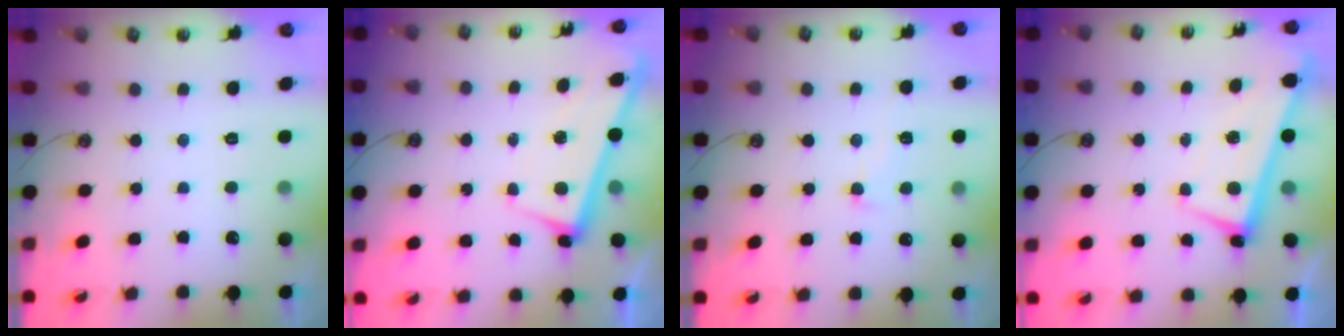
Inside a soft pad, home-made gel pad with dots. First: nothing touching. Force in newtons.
{"total": 2.8, "press": 2.7, "slide": 0.4}
{"total": 2.1, "press": 2.1, "slide": 0.6}
{"total": 1.3, "press": 1.0, "slide": 0.8}